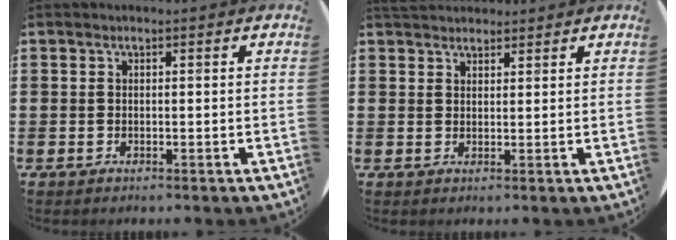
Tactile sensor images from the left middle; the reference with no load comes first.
{"total": 2.3, "force": [2.2, 0.6, 0.1], "torque": [-0.005, 0.000, 0.044]}